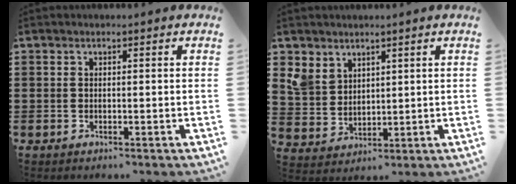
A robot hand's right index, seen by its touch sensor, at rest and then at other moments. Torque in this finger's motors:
{"motor_torque": [1.01, 0.79, 0.25, 0.03]}